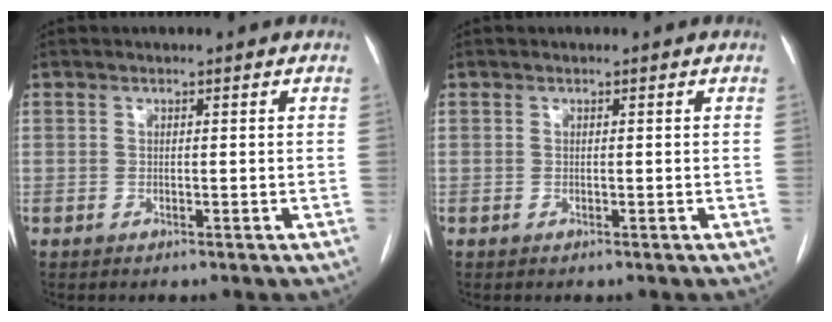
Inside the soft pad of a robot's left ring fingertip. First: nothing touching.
{"total": 0.0}